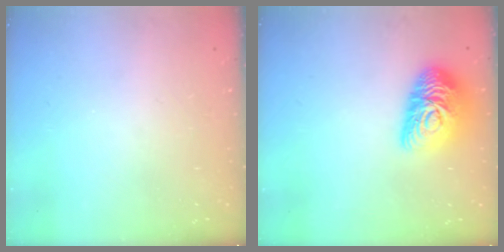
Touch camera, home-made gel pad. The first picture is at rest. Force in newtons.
{"total": 13.7, "press": 13.7, "slide": 0.9}